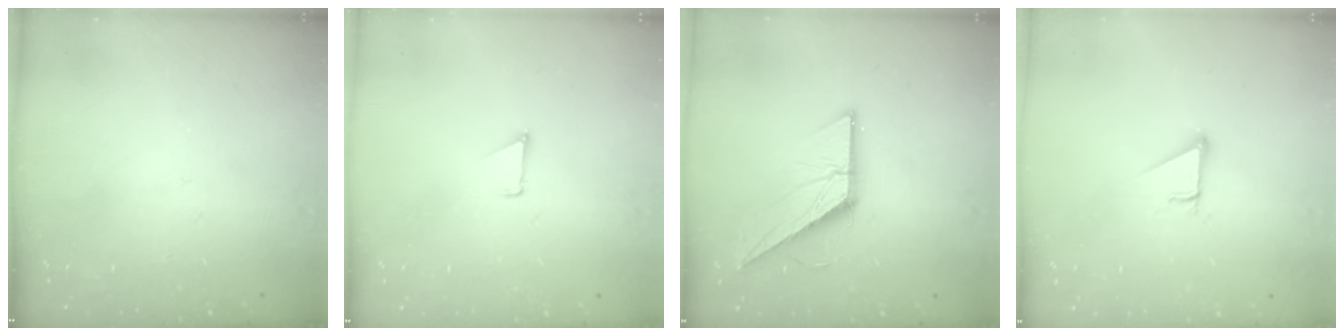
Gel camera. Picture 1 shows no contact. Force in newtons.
{"total": 0.9, "press": 0.8, "slide": 0.1}
{"total": 13.8, "press": 13.8, "slide": 0.4}
{"total": 2.9, "press": 2.9, "slide": 0.1}